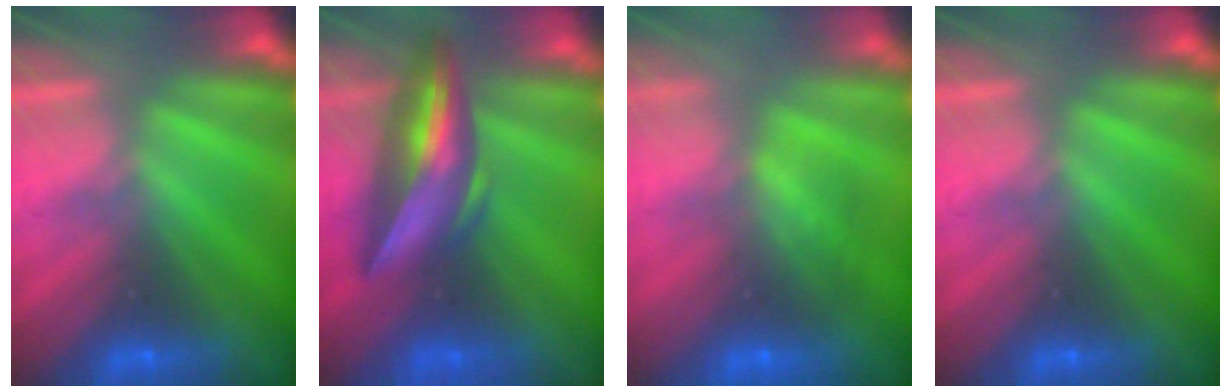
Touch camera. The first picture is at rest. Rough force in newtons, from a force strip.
{"total": 6.3}
{"total": 8.3}
{"total": 0.0}